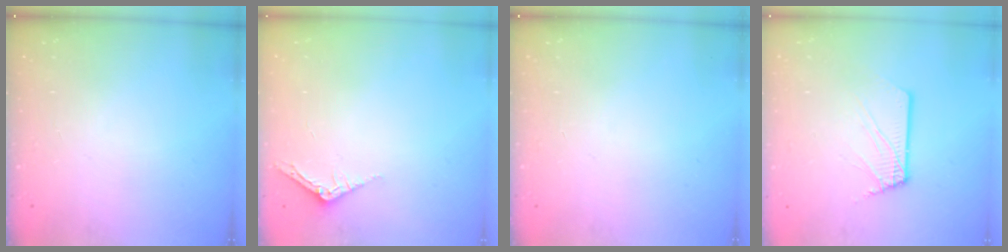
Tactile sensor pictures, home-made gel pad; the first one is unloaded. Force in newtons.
{"total": 2.5, "press": 2.5, "slide": 0.2}
{"total": 0.0}
{"total": 2.5, "press": 2.5, "slide": 0.3}